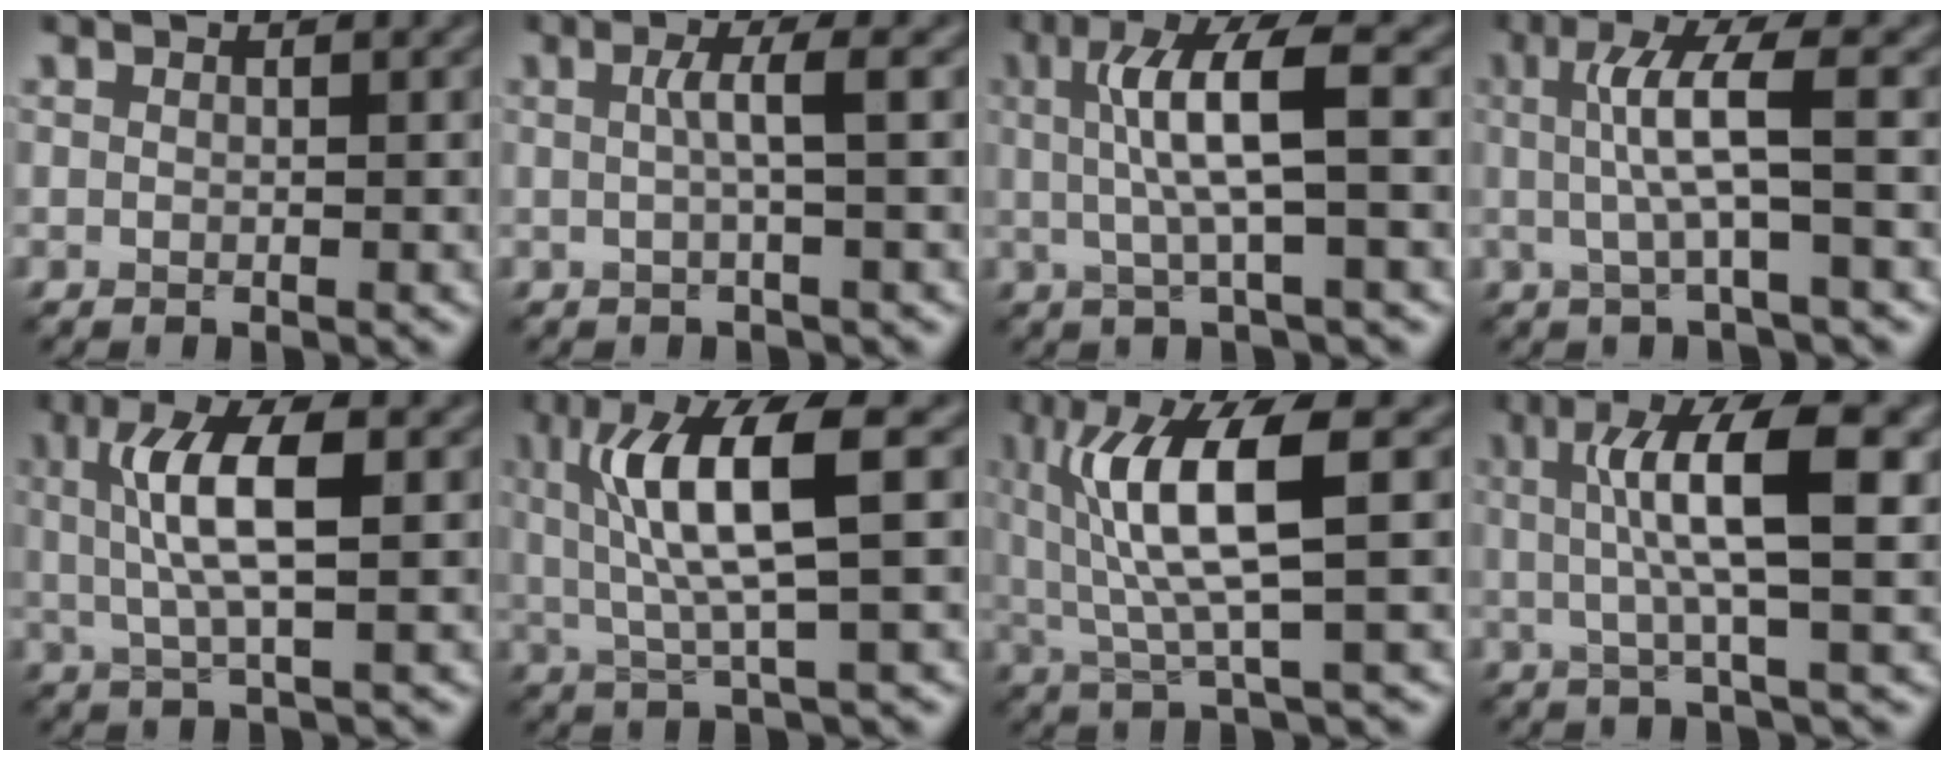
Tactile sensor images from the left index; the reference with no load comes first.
{"total": 2.5, "force": [0.2, 0.4, 2.4], "torque": [-0.044, 0.004, 0.000]}
{"total": 6.0, "force": [0.9, 1.1, 5.9], "torque": [-0.114, 0.007, 0.017]}
{"total": 4.7, "force": [0.5, 0.7, 4.6], "torque": [-0.090, 0.005, 0.009]}
{"total": 6.0, "force": [1.1, 1.7, 5.6], "torque": [-0.107, 0.009, 0.020]}
{"total": 7.7, "force": [1.6, 1.6, 7.3], "torque": [-0.137, 0.000, 0.032]}
{"total": 8.3, "force": [1.7, 2.0, 7.9], "torque": [-0.150, -0.004, 0.035]}
{"total": 7.4, "force": [1.3, 1.5, 7.1], "torque": [-0.121, 0.008, 0.021]}